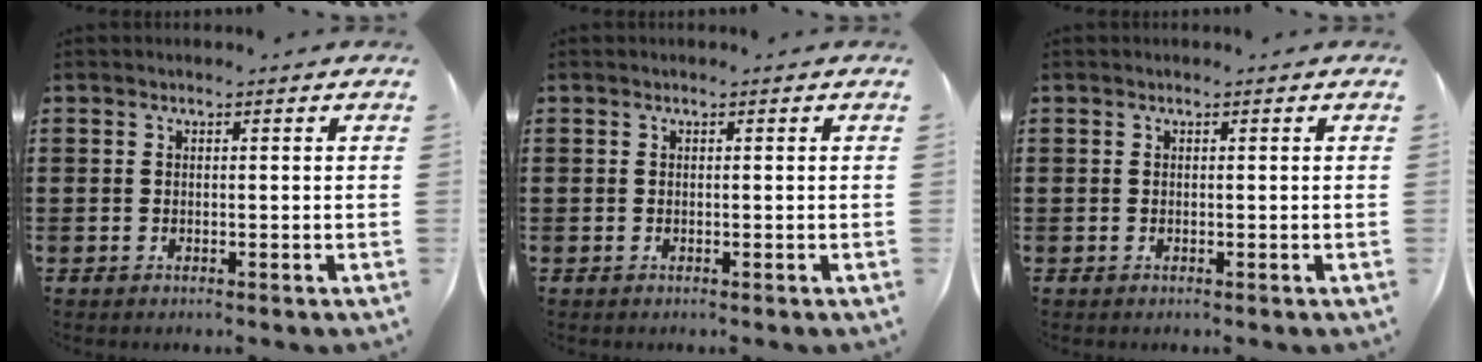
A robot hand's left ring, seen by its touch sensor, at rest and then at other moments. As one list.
[{"total": 0.0}, {"total": 0.0}]